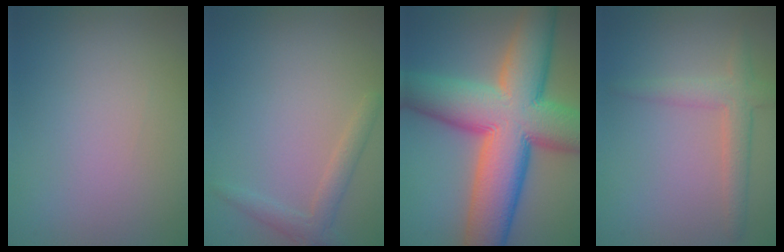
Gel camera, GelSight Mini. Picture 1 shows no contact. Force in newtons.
{"total": 1.9, "press": 1.9, "slide": 0.1}
{"total": 15.9, "press": 15.8, "slide": 0.5}
{"total": 2.9, "press": 2.8, "slide": 0.1}